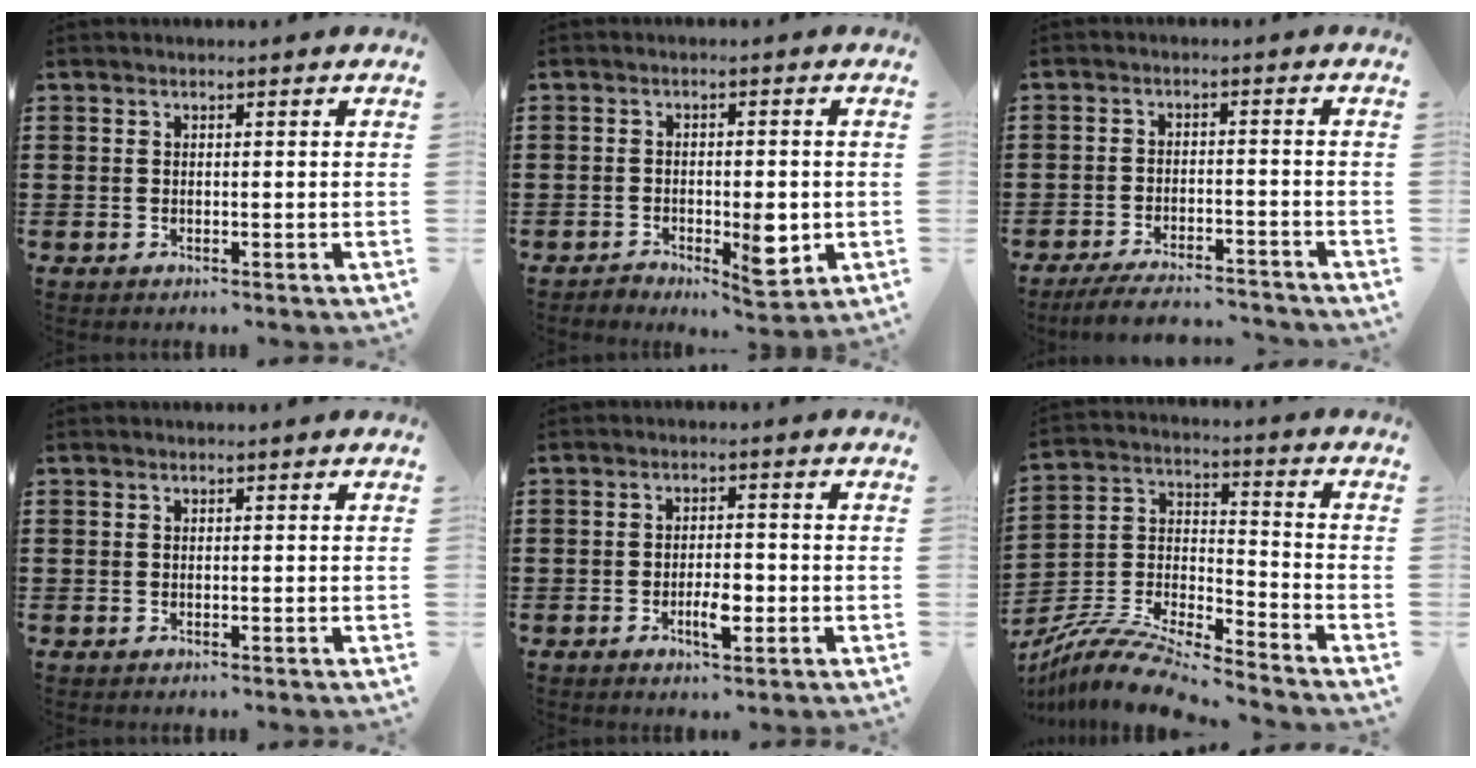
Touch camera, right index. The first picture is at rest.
{"total": 5.0, "force": [-1.7, 2.6, 4.0], "torque": [-0.055, 0.007, -0.028]}
{"total": 4.5, "force": [-4.3, 0.1, 1.4], "torque": [-0.030, -0.006, -0.083]}
{"total": 0.0}
{"total": 4.2, "force": [-1.4, 1.6, 3.7], "torque": [-0.070, 0.003, -0.026]}
{"total": 9.4, "force": [-8.9, 1.0, 3.1], "torque": [-0.067, 0.007, -0.179]}